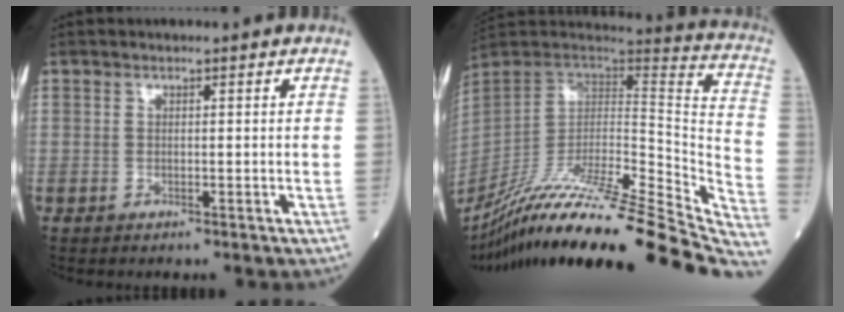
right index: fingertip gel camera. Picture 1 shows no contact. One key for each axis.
{"total": 39.7, "fx": -33.5, "fy": 0.8, "fz": 21.3, "tx": -0.253, "ty": -0.081, "tz": -0.498}